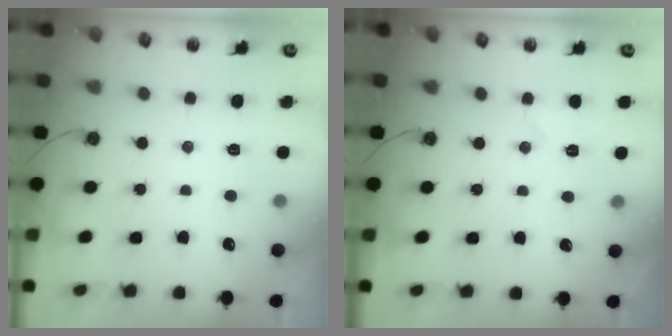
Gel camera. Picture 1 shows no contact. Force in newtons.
{"total": 5.6, "press": 4.9, "slide": 2.7}